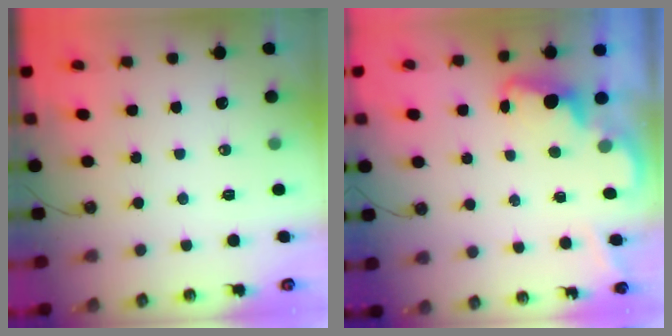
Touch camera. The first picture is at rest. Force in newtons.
{"total": 2.0, "press": 2.0, "slide": 0.6}